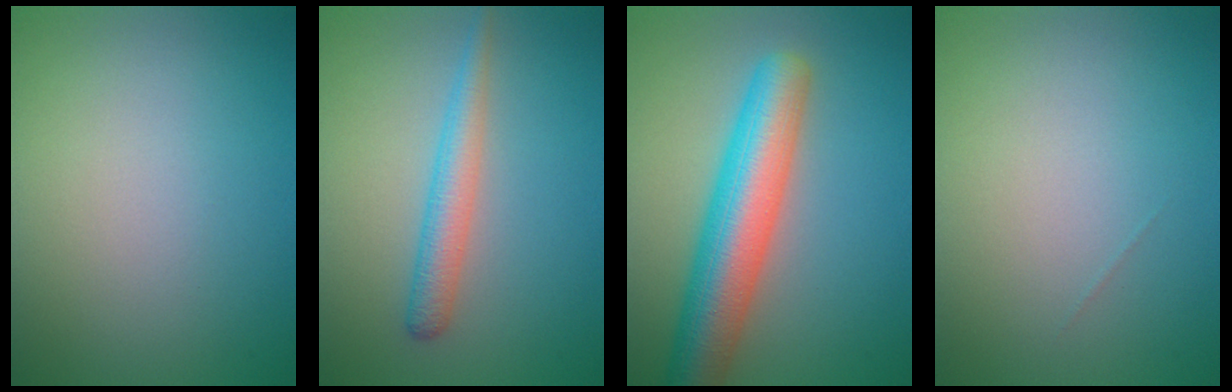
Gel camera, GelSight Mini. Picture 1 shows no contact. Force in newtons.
{"total": 2.8, "press": 2.8, "slide": 0.2}
{"total": 8.0, "press": 8.0, "slide": 0.3}
{"total": 0.0}